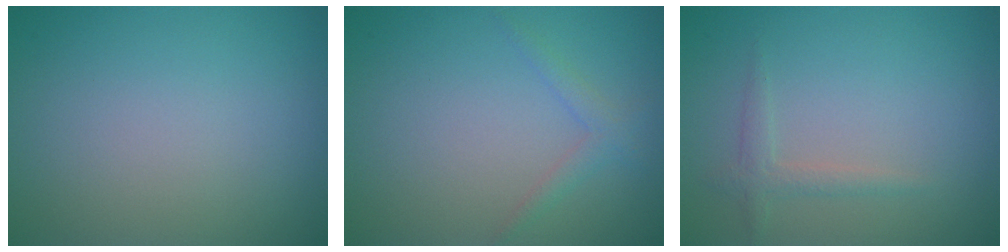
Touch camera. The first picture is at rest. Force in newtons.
{"total": 1.3, "press": 1.3, "slide": 0.1}
{"total": 1.3, "press": 1.3, "slide": 0.1}